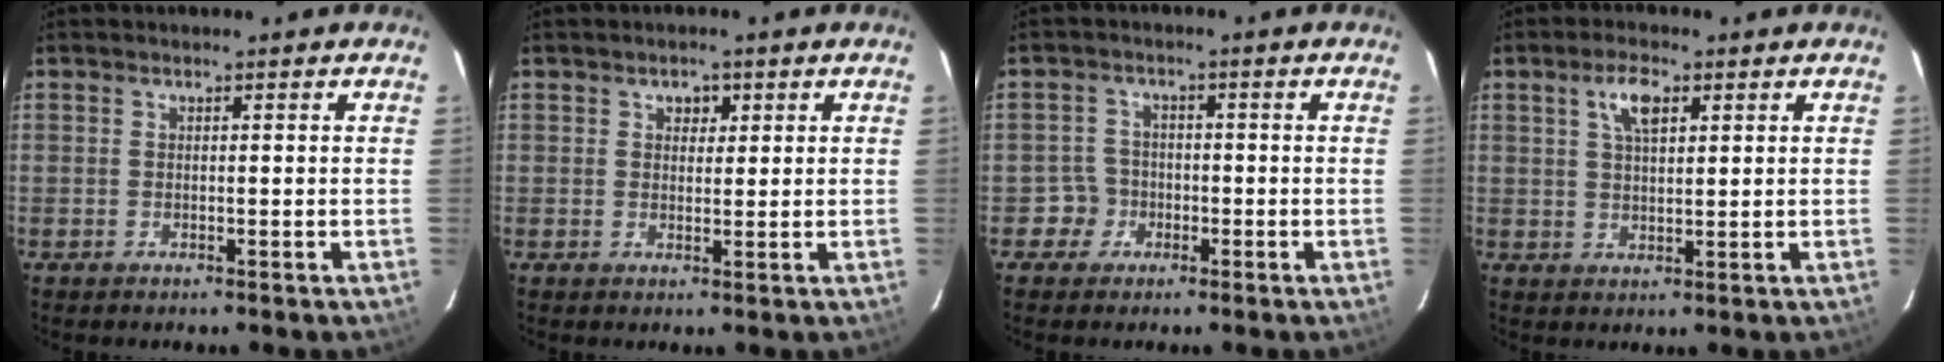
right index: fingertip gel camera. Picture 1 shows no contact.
{"total": 2.2, "force": [0.9, 1.8, 0.8], "torque": [-0.006, 0.008, 0.015]}
{"total": 3.6, "force": [-1.4, 3.3, -0.4], "torque": [0.011, 0.020, -0.025]}
{"total": 4.9, "force": [2.2, 2.0, 3.9], "torque": [-0.072, 0.009, 0.041]}